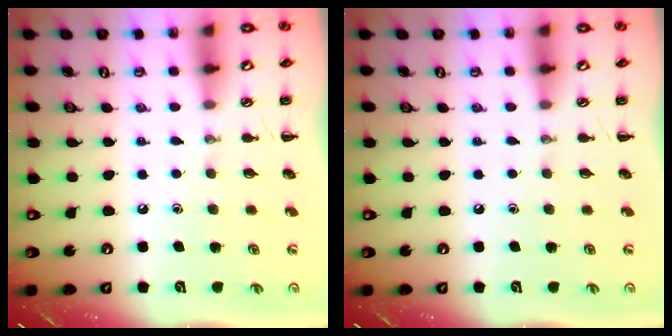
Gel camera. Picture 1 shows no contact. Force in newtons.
{"total": 0.0}